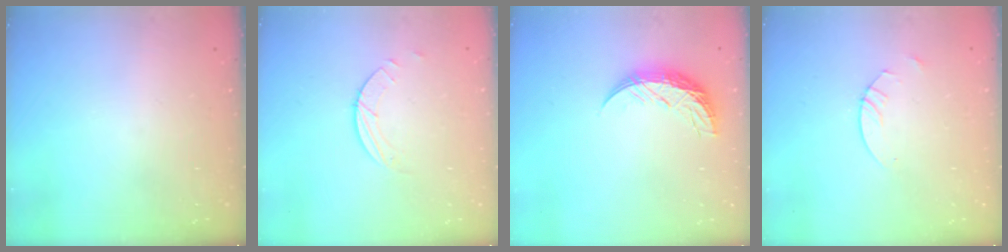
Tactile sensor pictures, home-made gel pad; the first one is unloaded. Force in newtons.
{"total": 2.0, "press": 2.0, "slide": 0.2}
{"total": 9.3, "press": 9.3, "slide": 0.7}
{"total": 2.4, "press": 2.4, "slide": 0.1}